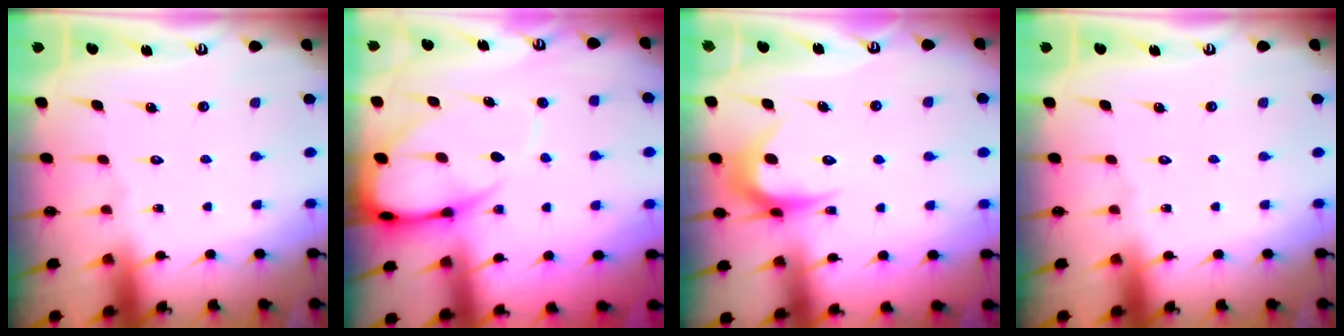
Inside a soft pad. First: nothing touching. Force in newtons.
{"total": 9.7, "press": 9.7, "slide": 1.2}
{"total": 9.4, "press": 9.4, "slide": 0.5}
{"total": 0.0}